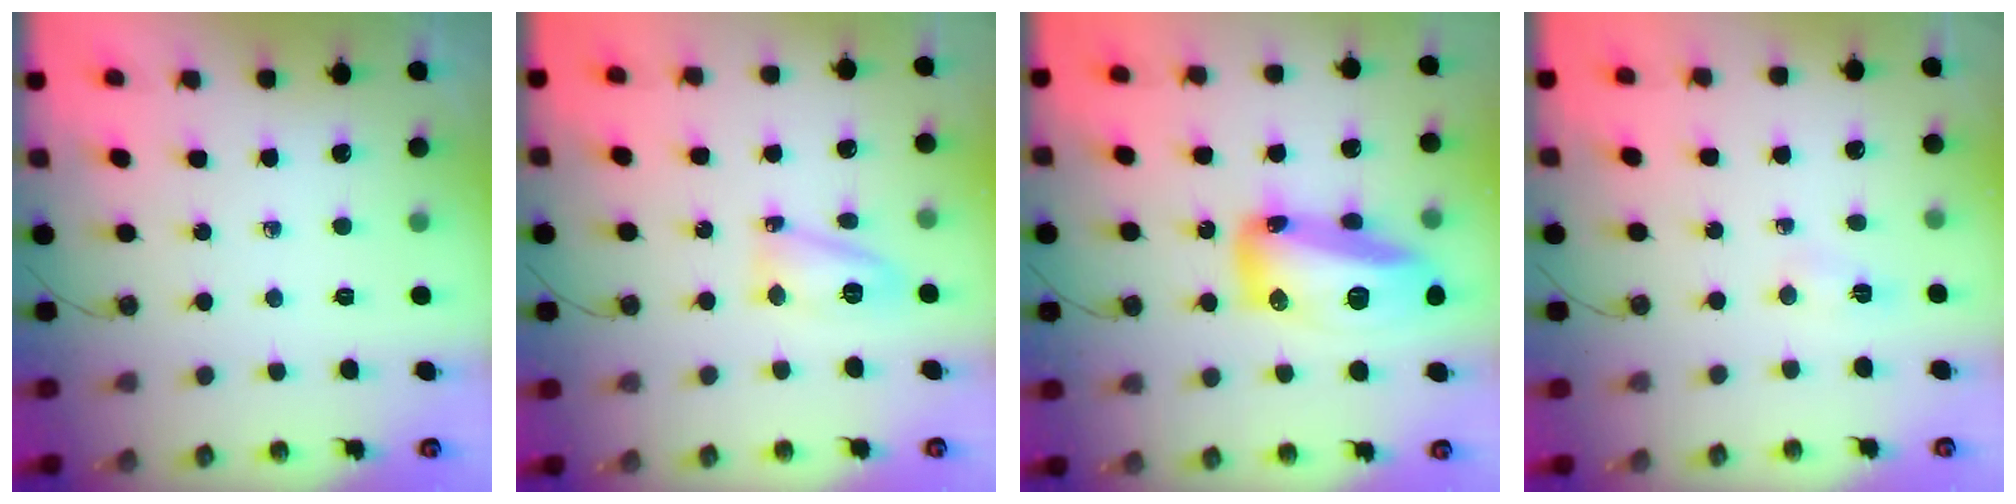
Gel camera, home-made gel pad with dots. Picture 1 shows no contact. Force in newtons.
{"total": 10.3, "press": 10.3, "slide": 0.8}
{"total": 19.2, "press": 19.0, "slide": 2.6}
{"total": 2.5, "press": 2.5, "slide": 0.3}